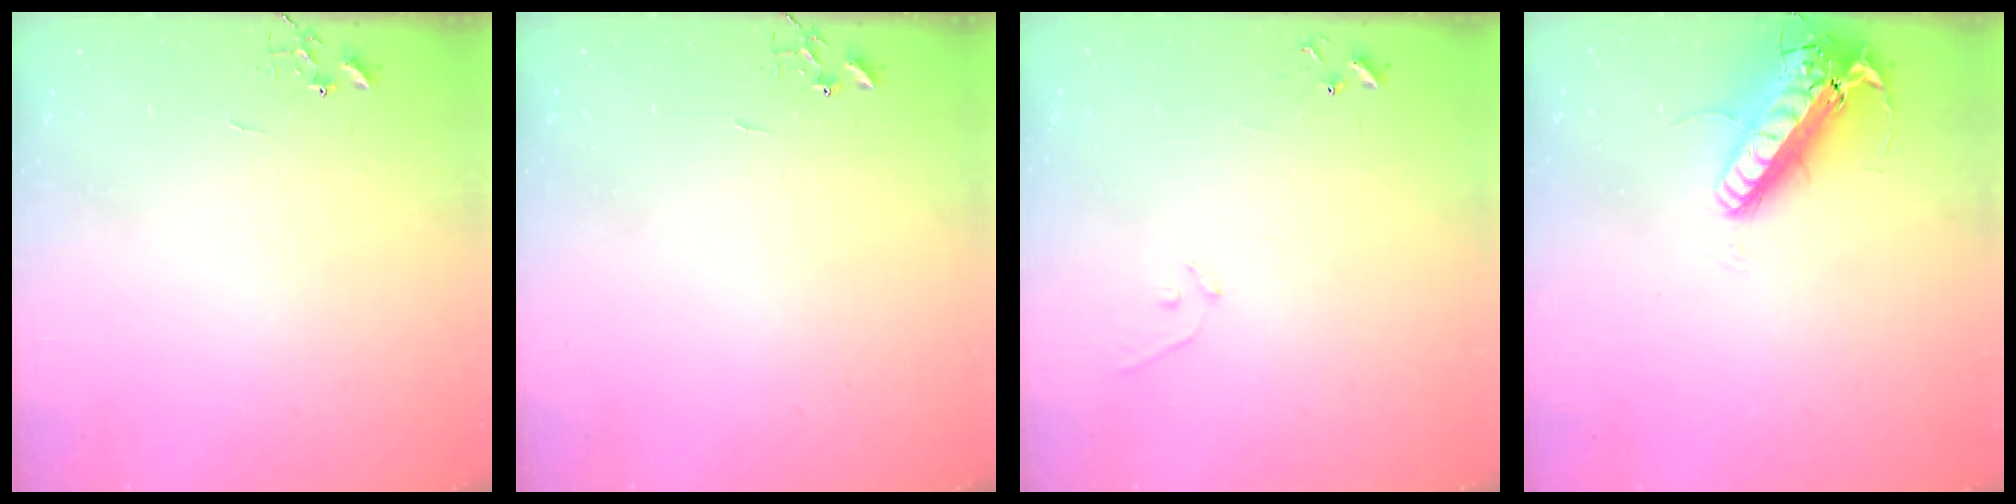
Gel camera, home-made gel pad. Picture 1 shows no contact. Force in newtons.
{"total": 0.0}
{"total": 7.4, "press": 7.3, "slide": 0.6}
{"total": 21.1, "press": 20.8, "slide": 3.7}